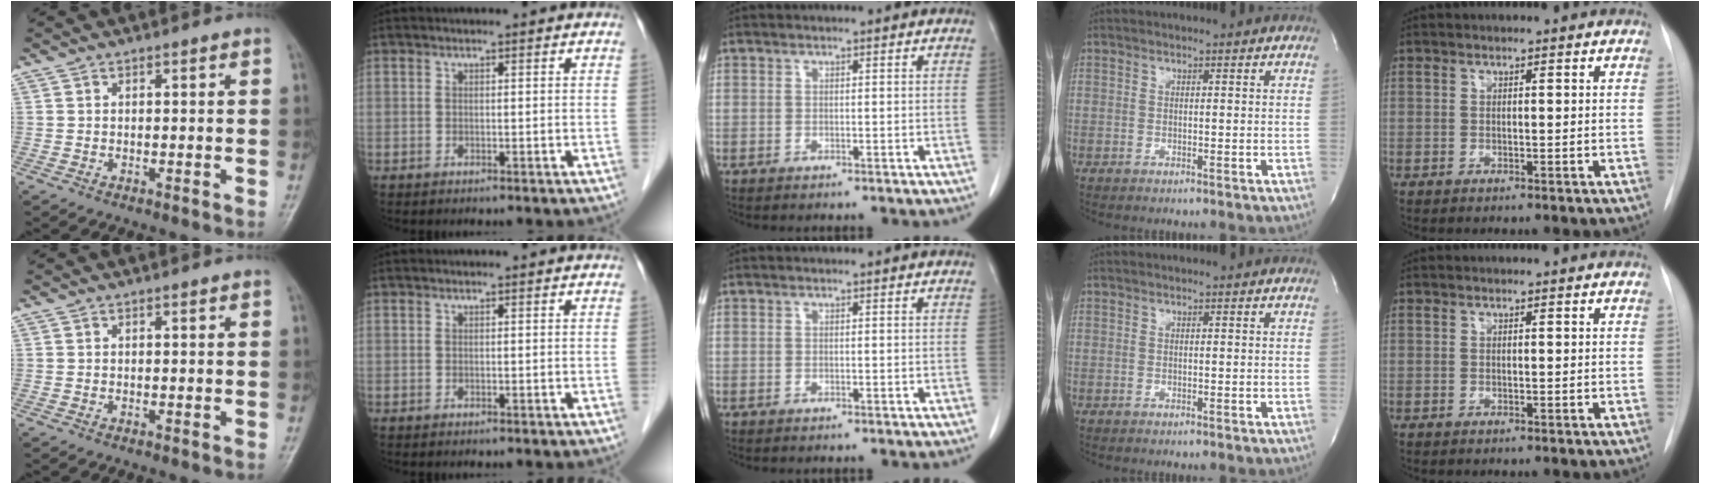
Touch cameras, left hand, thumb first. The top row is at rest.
{}